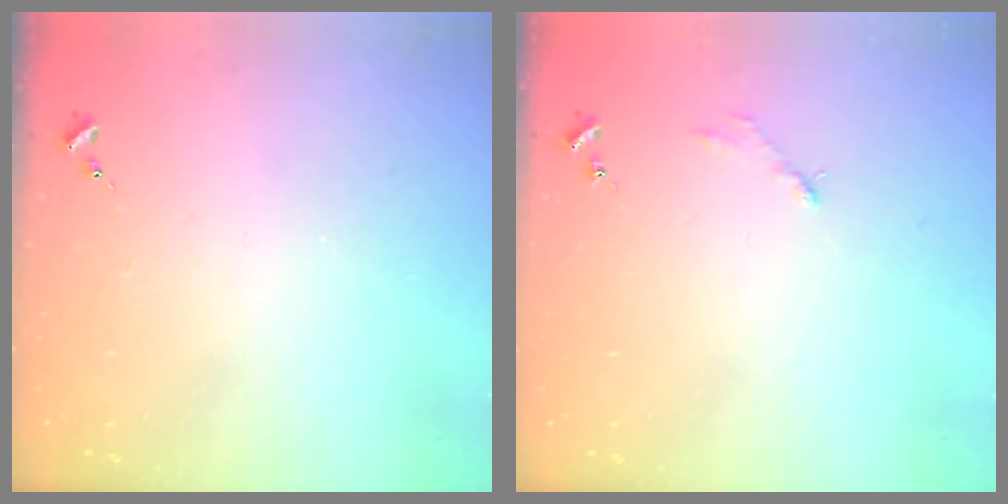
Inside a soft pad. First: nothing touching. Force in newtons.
{"total": 2.9, "press": 2.9, "slide": 0.4}